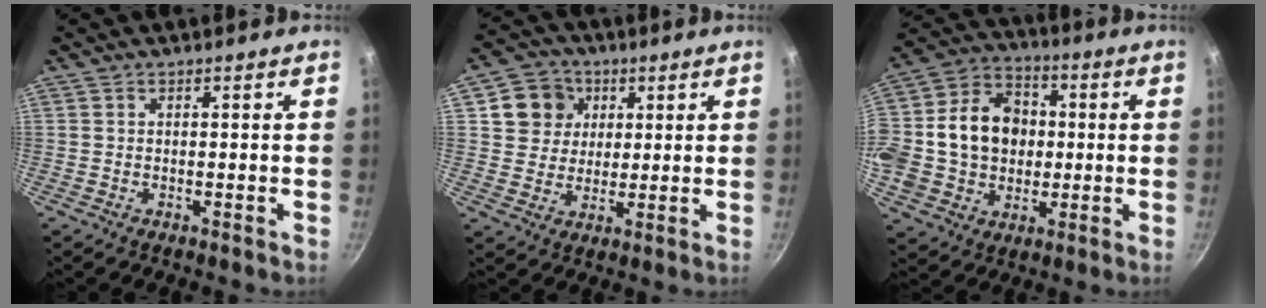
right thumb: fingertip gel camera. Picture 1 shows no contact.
{"total": 9.1, "force": [3.1, 8.1, 2.8], "torque": [-0.017, 0.006, 0.050]}
{"total": 20.6, "force": [0.4, 16.6, 12.1], "torque": [-0.212, 0.035, 0.003]}